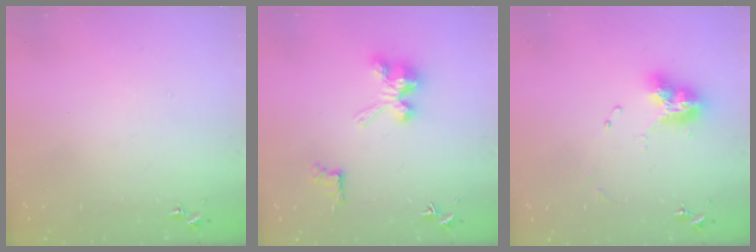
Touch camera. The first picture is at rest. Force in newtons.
{"total": 10.0, "press": 10.0, "slide": 0.1}
{"total": 12.0, "press": 11.9, "slide": 1.3}